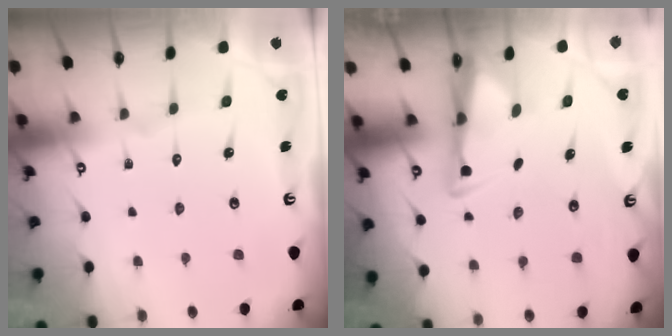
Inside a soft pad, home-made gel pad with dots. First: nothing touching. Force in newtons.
{"total": 3.1, "press": 2.9, "slide": 1.0}